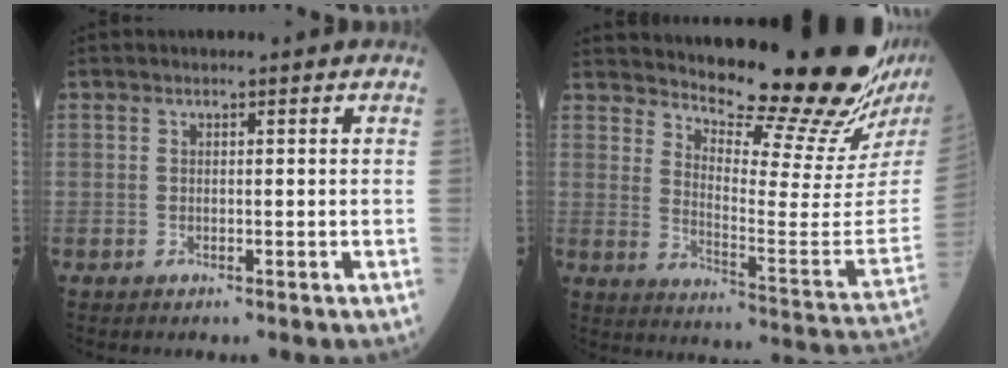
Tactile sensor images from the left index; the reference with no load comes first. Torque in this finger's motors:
{"motor_torque": [0.48, -0.77, 0.66, 0.09]}